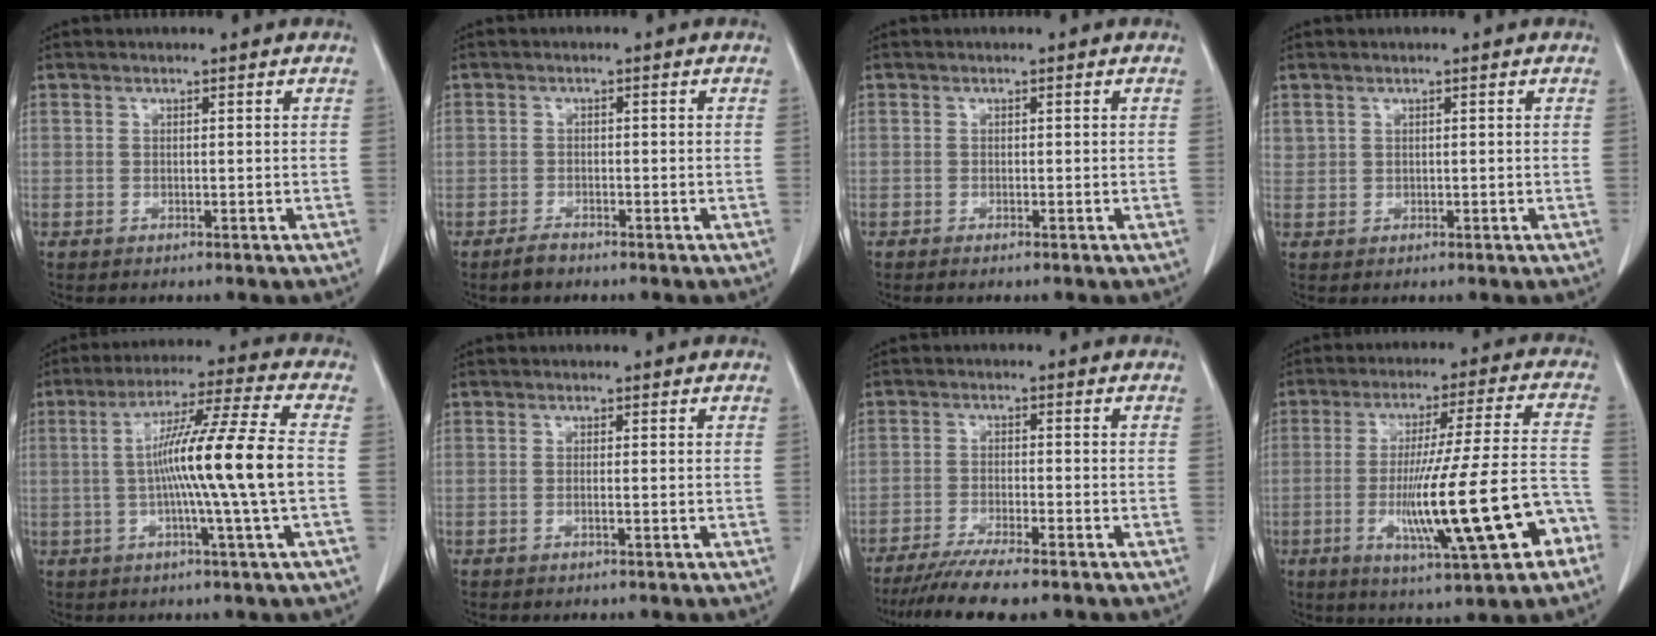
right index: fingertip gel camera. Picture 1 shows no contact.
{"total": 1.6, "force": [-1.4, 0.6, 0.5], "torque": [-0.012, 0.000, -0.024]}
{"total": 0.6, "force": [-0.5, 0.0, 0.3], "torque": [-0.010, -0.001, -0.008]}
{"total": 1.0, "force": [0.6, 0.7, 0.1], "torque": [0.008, 0.007, 0.012]}
{"total": 13.6, "force": [-1.2, -1.9, 13.4], "torque": [-0.229, 0.004, -0.026]}
{"total": 0.6, "force": [-0.2, -0.1, 0.5], "torque": [-0.011, 0.001, -0.002]}
{"total": 8.8, "force": [-7.2, 0.2, 5.0], "torque": [-0.078, -0.023, -0.117]}
{"total": 19.0, "force": [-6.8, 1.3, 17.7], "torque": [-0.271, 0.002, -0.092]}